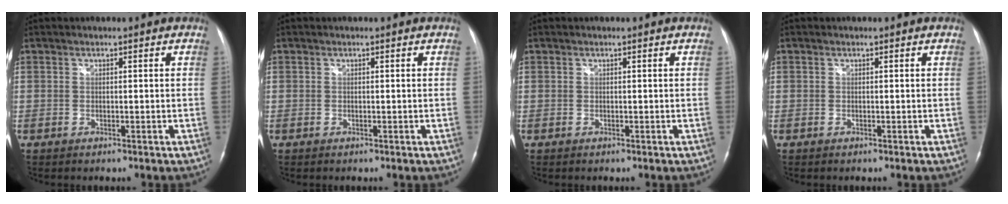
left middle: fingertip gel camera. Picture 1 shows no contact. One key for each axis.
{"total": 0.0}
{"total": 0.0}
{"total": 0.0}